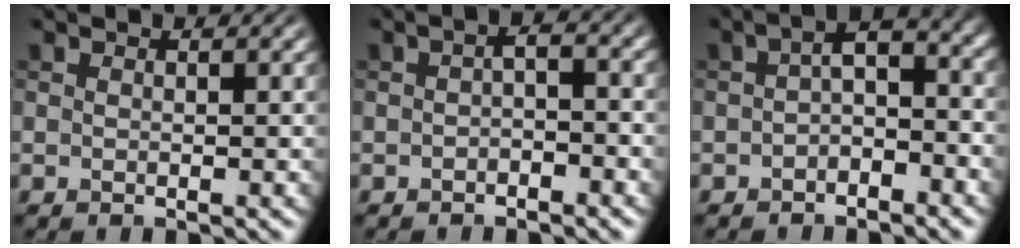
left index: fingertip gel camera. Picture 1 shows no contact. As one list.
[{"total": 1.8, "force": [-0.9, 0.7, 1.4], "torque": [-0.027, 0.004, -0.019]}, {"total": 3.7, "force": [-1.1, 1.8, 3.0], "torque": [-0.047, 0.012, -0.030]}]